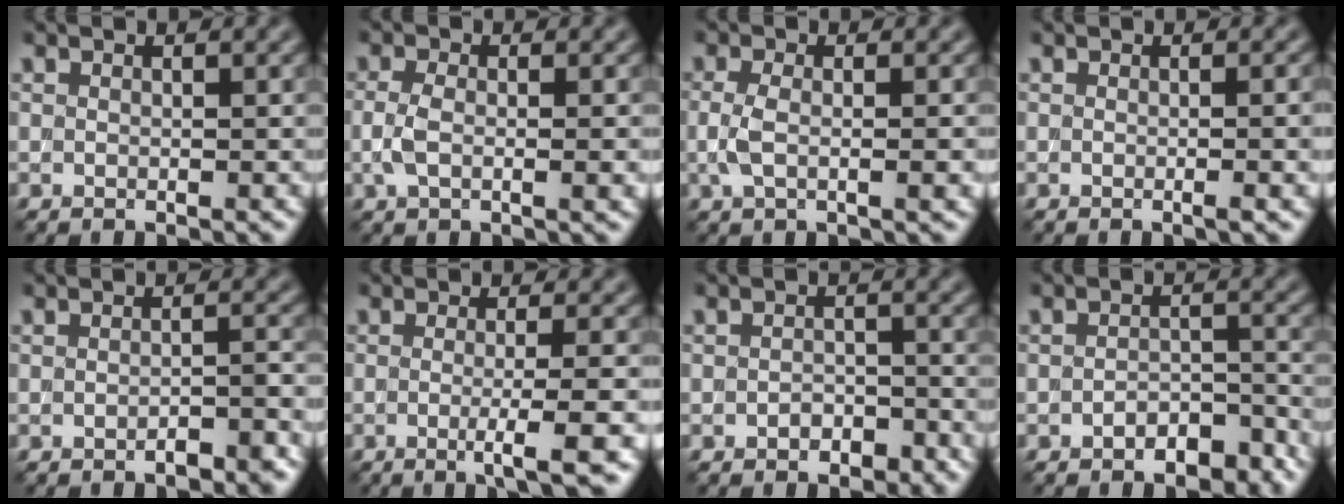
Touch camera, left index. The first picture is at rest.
{"total": 2.8, "force": [-0.4, 1.2, 2.5], "torque": [-0.059, -0.003, -0.011]}
{"total": 2.7, "force": [-0.3, 1.0, 2.5], "torque": [-0.056, -0.002, -0.009]}
{"total": 3.1, "force": [-0.2, 1.1, 2.9], "torque": [-0.018, 0.005, -0.009]}
{"total": 1.9, "force": [-1.3, 0.4, 1.4], "torque": [-0.017, 0.004, -0.023]}
{"total": 4.4, "force": [-1.1, 0.9, 4.1], "torque": [-0.059, -0.007, -0.021]}
{"total": 1.8, "force": [-1.1, 1.0, 0.9], "torque": [-0.016, 0.005, -0.019]}
{"total": 3.1, "force": [-2.2, 1.4, 1.8], "torque": [-0.030, 0.006, -0.033]}